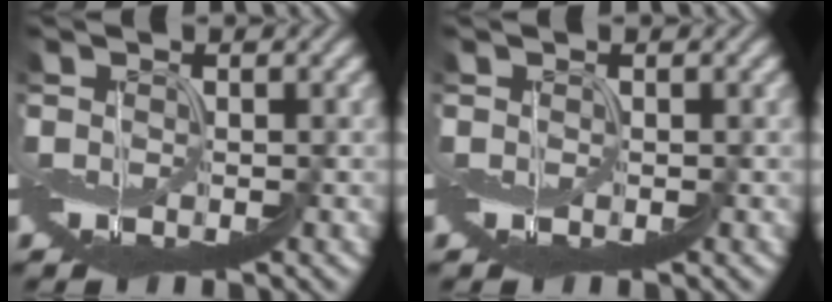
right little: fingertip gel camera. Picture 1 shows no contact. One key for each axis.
{"total": 0.0}